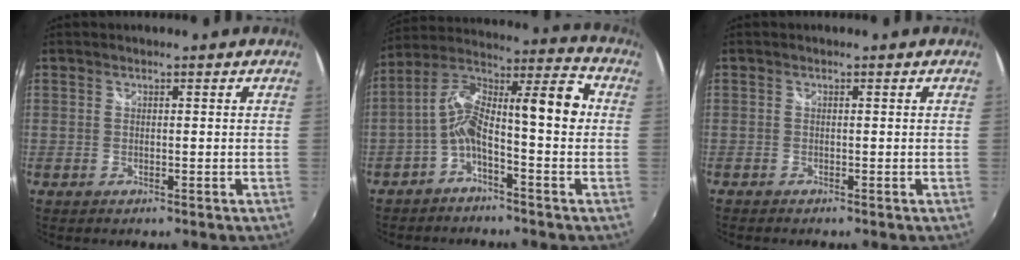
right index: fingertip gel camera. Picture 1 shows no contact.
{"total": 13.1, "force": [-1.4, 3.3, 12.6], "torque": [-0.224, 0.025, -0.036]}
{"total": 0.9, "force": [-0.8, 0.3, 0.1], "torque": [-0.007, -0.006, -0.016]}